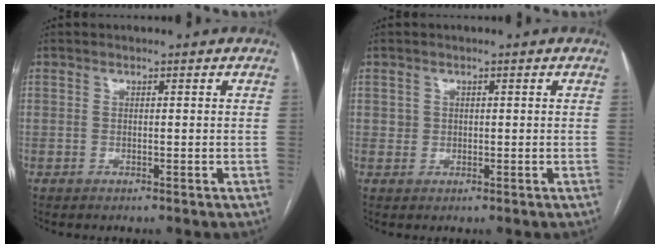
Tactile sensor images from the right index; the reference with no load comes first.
{"total": 1.3, "force": [0.4, 1.2, 0.0], "torque": [0.011, 0.002, 0.004]}